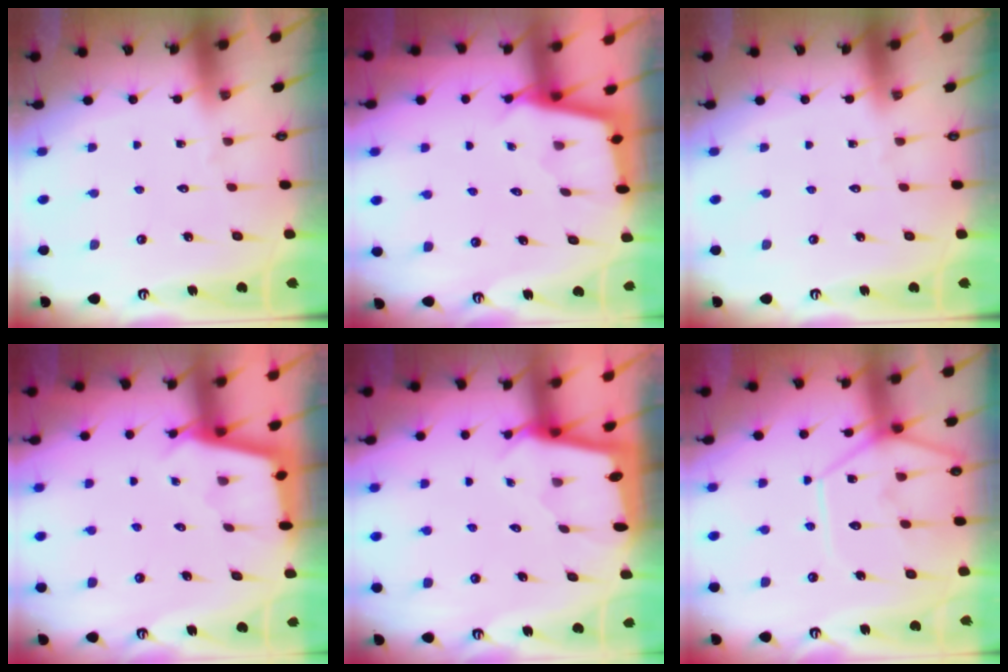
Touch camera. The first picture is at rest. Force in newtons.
{"total": 2.1, "press": 2.1, "slide": 0.1}
{"total": 0.0}
{"total": 3.0, "press": 3.0, "slide": 0.3}
{"total": 1.5, "press": 1.5, "slide": 0.2}
{"total": 12.1, "press": 12.0, "slide": 1.4}